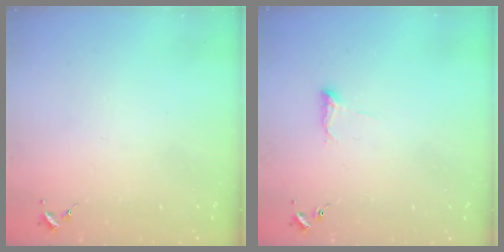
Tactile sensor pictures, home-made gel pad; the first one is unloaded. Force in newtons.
{"total": 6.2, "press": 6.2, "slide": 0.9}